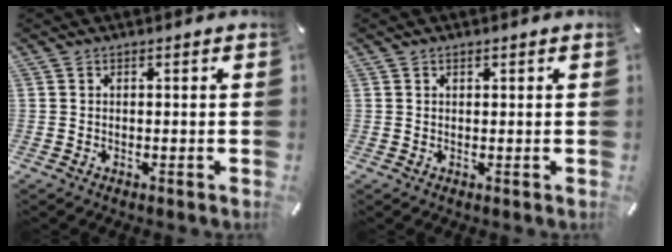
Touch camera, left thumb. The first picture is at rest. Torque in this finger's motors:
{"motor_torque": [-0.22, -0.04, 0.00, 0.08, -0.01]}